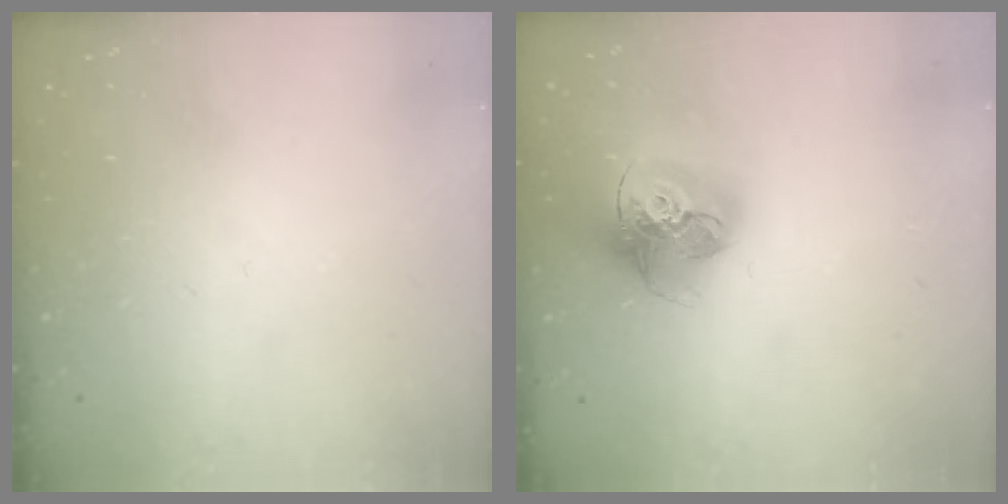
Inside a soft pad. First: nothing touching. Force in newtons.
{"total": 18.0, "press": 17.9, "slide": 1.9}